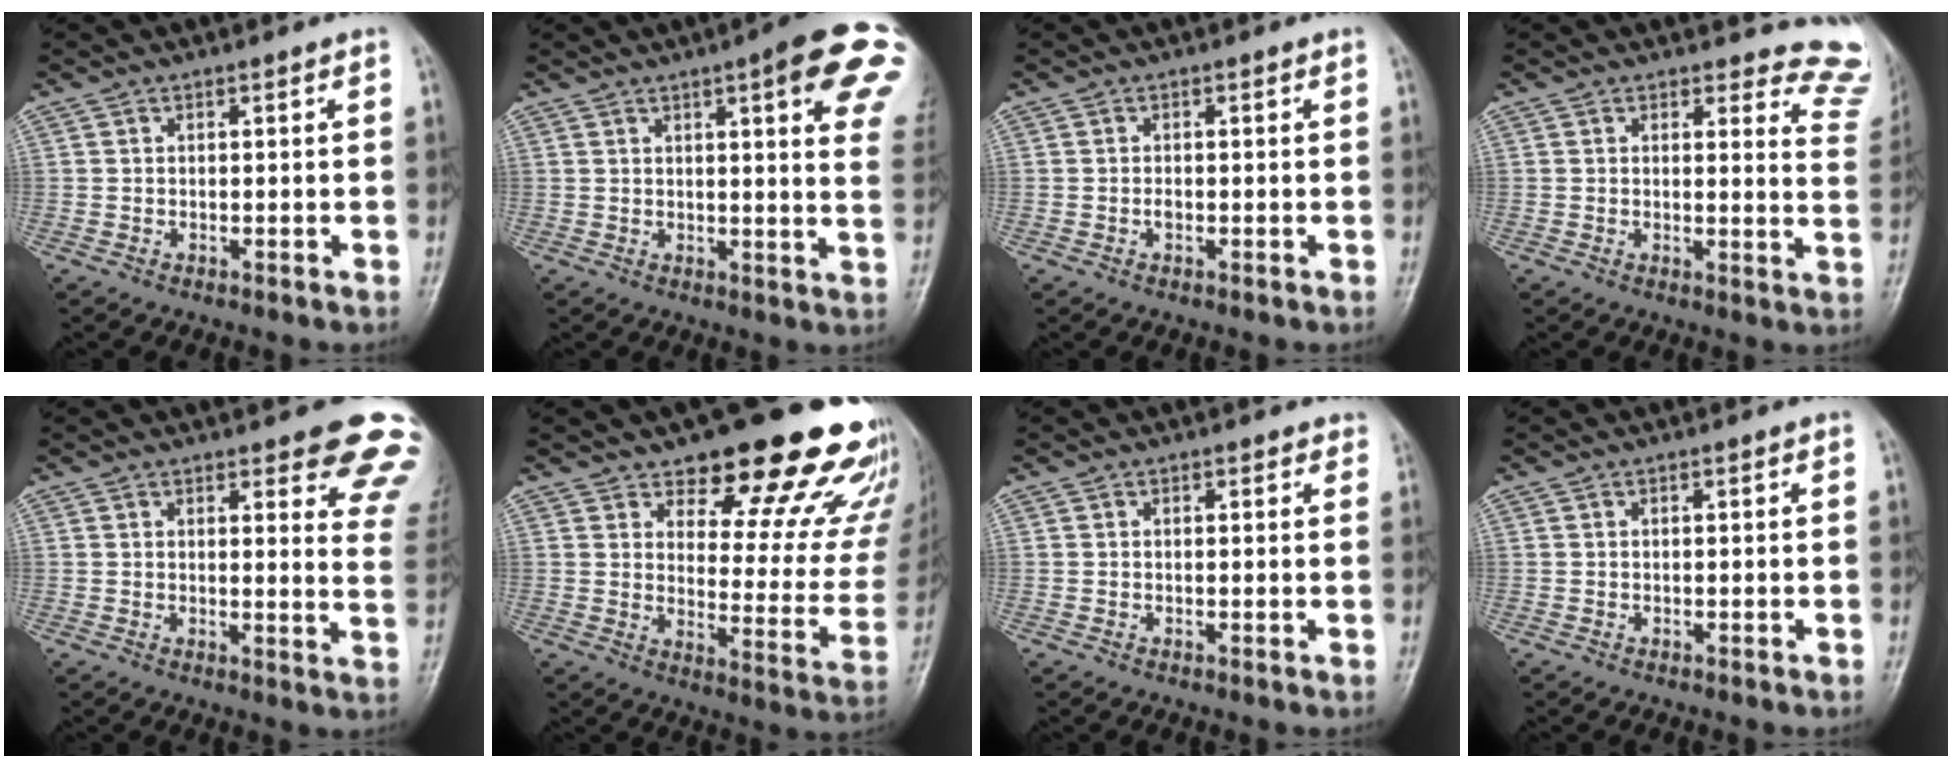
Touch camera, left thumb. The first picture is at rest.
{"total": 18.3, "force": [7.2, 4.0, 16.4], "torque": [-0.187, -0.007, 0.079]}
{"total": 0.8, "force": [-0.2, 0.5, 0.6], "torque": [-0.008, 0.000, -0.007]}
{"total": 10.7, "force": [10.2, 3.1, 0.5], "torque": [0.052, -0.096, 0.070]}
{"total": 12.2, "force": [9.6, 3.4, 6.7], "torque": [-0.029, -0.055, 0.085]}
{"total": 22.7, "force": [17.3, 8.0, 12.3], "torque": [-0.104, -0.108, 0.215]}
{"total": 1.1, "force": [0.8, 0.7, 0.4], "torque": [0.012, -0.003, 0.002]}
{"total": 0.0}